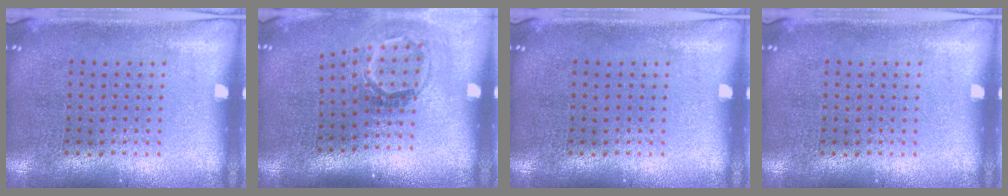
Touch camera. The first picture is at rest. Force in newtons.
{"total": 1.7, "press": 1.2, "slide": 1.3}
{"total": 0.0}
{"total": 0.0}